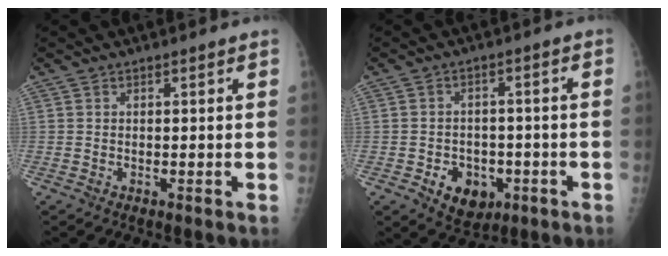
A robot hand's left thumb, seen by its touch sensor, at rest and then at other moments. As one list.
[{"total": 7.8, "force": [-3.1, 5.9, 4.1], "torque": [-0.033, 0.020, -0.037]}]